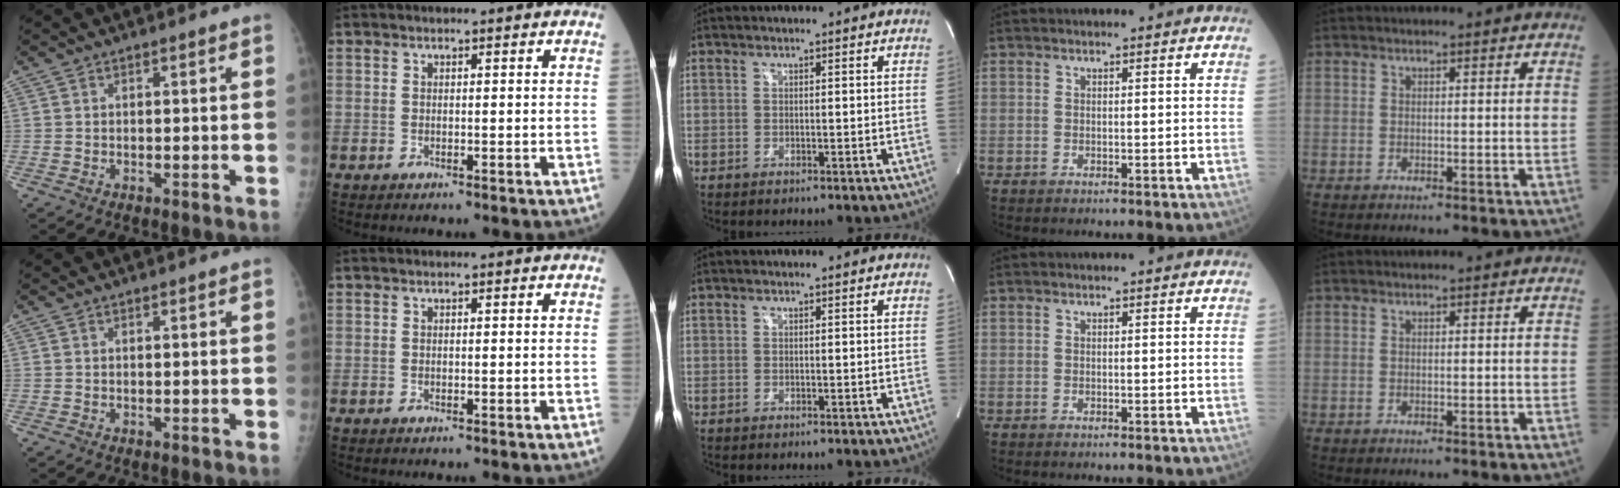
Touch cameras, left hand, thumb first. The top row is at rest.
{}